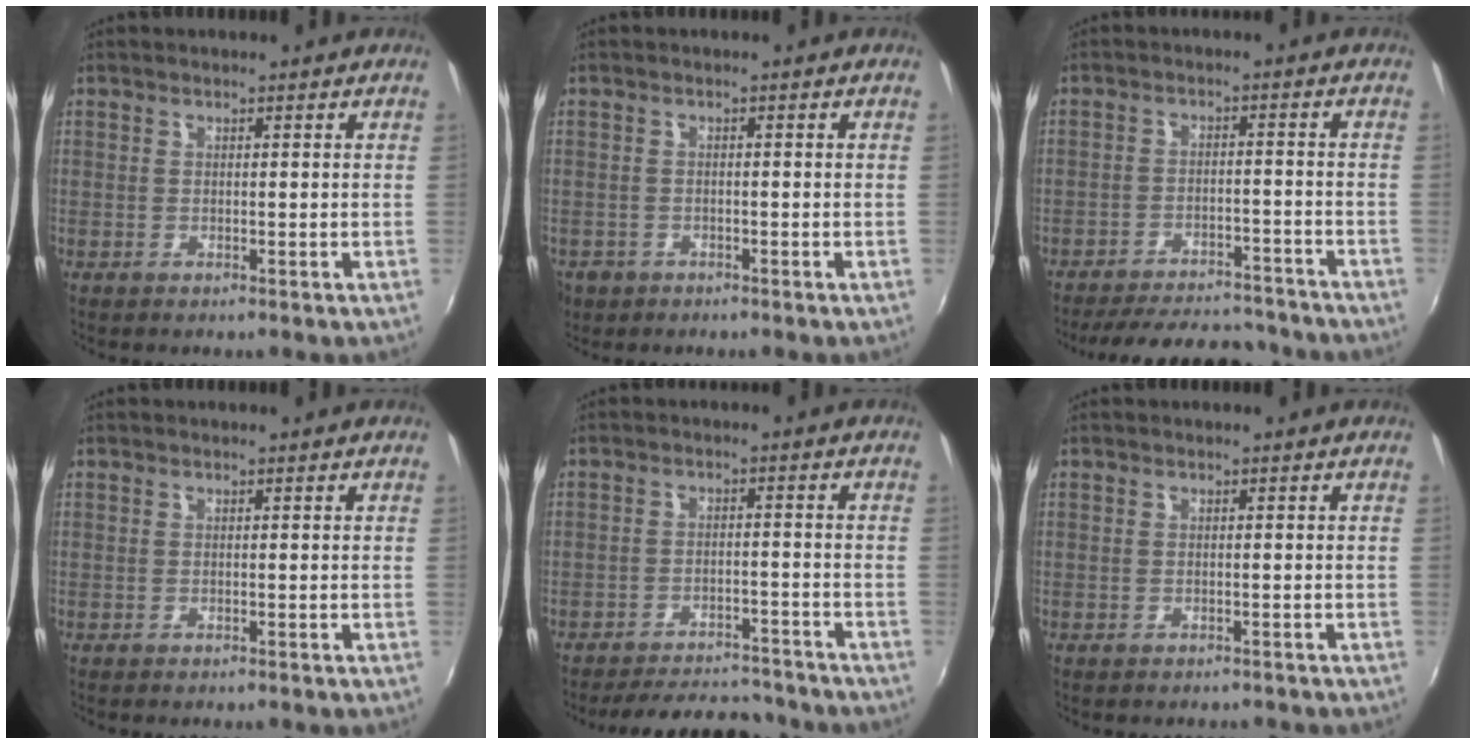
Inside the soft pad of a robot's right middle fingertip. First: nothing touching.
{"total": 4.6, "force": [-2.4, 3.7, 1.6], "torque": [-0.047, -0.008, -0.038]}
{"total": 18.2, "force": [-16.0, 5.2, 6.9], "torque": [-0.145, 0.010, -0.206]}
{"total": 0.6, "force": [-0.5, 0.0, 0.2], "torque": [-0.003, -0.003, -0.009]}
{"total": 14.3, "force": [-12.9, 3.9, 4.8], "torque": [-0.107, 0.013, -0.167]}
{"total": 2.5, "force": [-2.3, 0.6, 0.8], "torque": [-0.015, -0.009, -0.028]}